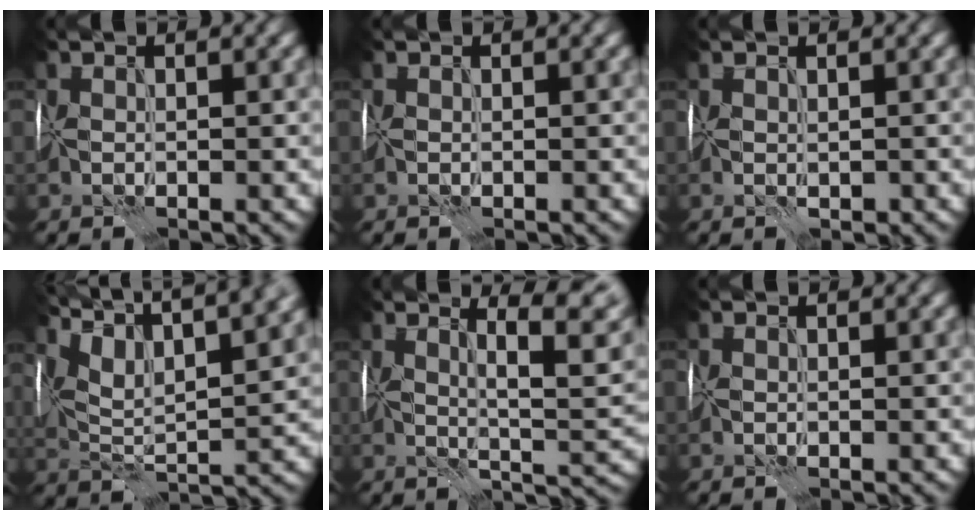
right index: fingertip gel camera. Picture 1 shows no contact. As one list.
[{"total": 0.0}, {"total": 0.0}, {"total": 12.6, "force": [8.1, 4.8, 8.4], "torque": [-0.163, 0.041, 0.129]}, {"total": 7.3, "force": [2.5, 1.1, 6.7], "torque": [-0.099, 0.005, 0.040]}, {"total": 0.0}]